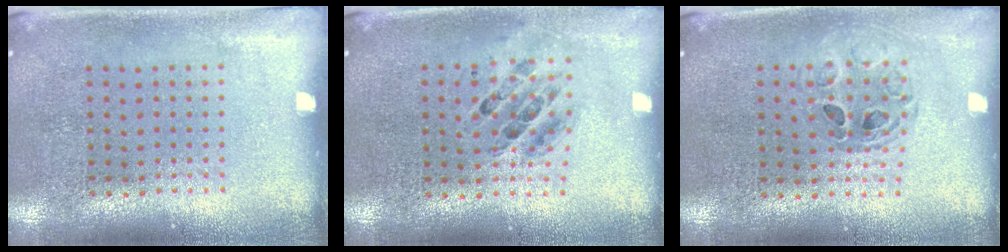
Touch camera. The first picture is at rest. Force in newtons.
{"total": 0.8, "press": 0.8, "slide": 0.1}
{"total": 0.9, "press": 0.8, "slide": 0.1}